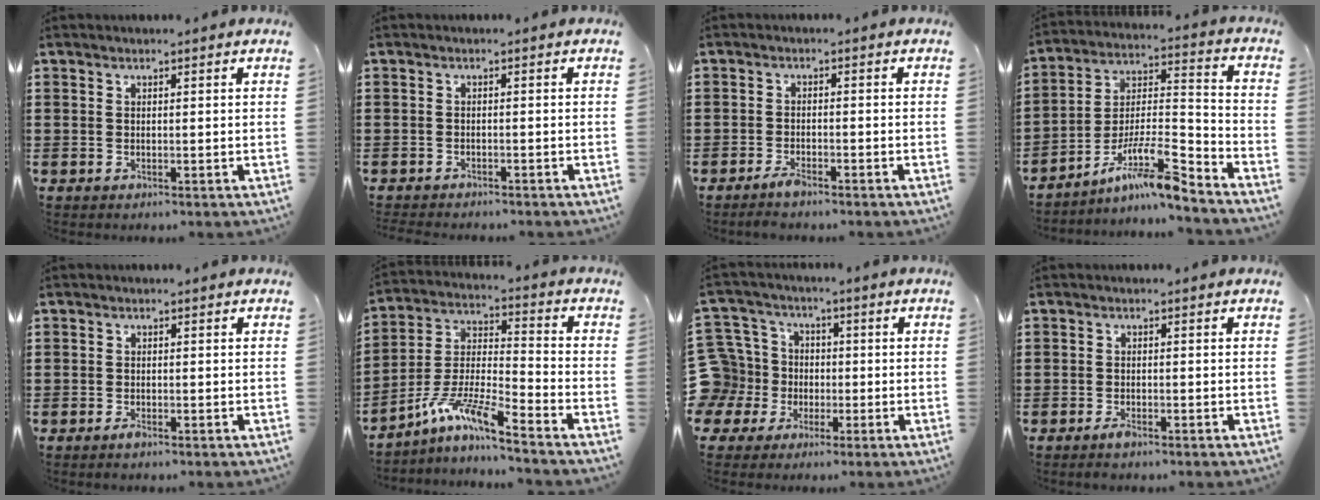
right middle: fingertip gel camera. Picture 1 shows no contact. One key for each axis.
{"total": 1.4, "fx": -1.4, "fy": 0.2, "fz": 0.0, "tx": -0.004, "ty": 0.002, "tz": -0.030}
{"total": 2.3, "fx": -1.8, "fy": 0.4, "fz": 1.3, "tx": -0.030, "ty": 0.000, "tz": -0.037}
{"total": 11.2, "fx": -7.7, "fy": 2.0, "fz": 7.9, "tx": -0.155, "ty": 0.001, "tz": -0.151}
{"total": 1.0, "fx": -0.8, "fy": 0.3, "fz": 0.5, "tx": -0.011, "ty": -0.004, "tz": -0.015}
{"total": 9.1, "fx": -7.5, "fy": 0.3, "fz": 5.1, "tx": -0.119, "ty": -0.013, "tz": -0.152}
{"total": 10.1, "fx": -1.1, "fy": 9.7, "fz": 2.6, "tx": -0.120, "ty": 0.006, "tz": -0.020}
{"total": 1.5, "fx": -1.2, "fy": 0.5, "fz": 0.8, "tx": -0.017, "ty": -0.002, "tz": -0.023}